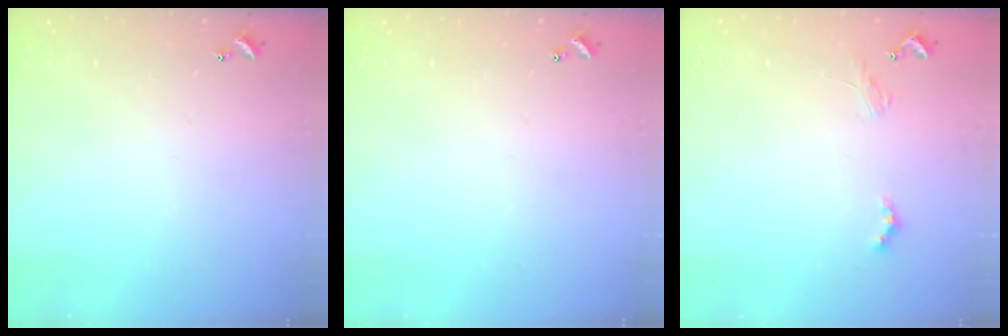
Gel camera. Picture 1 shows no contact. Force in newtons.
{"total": 0.0}
{"total": 1.1, "press": 1.1, "slide": 0.4}